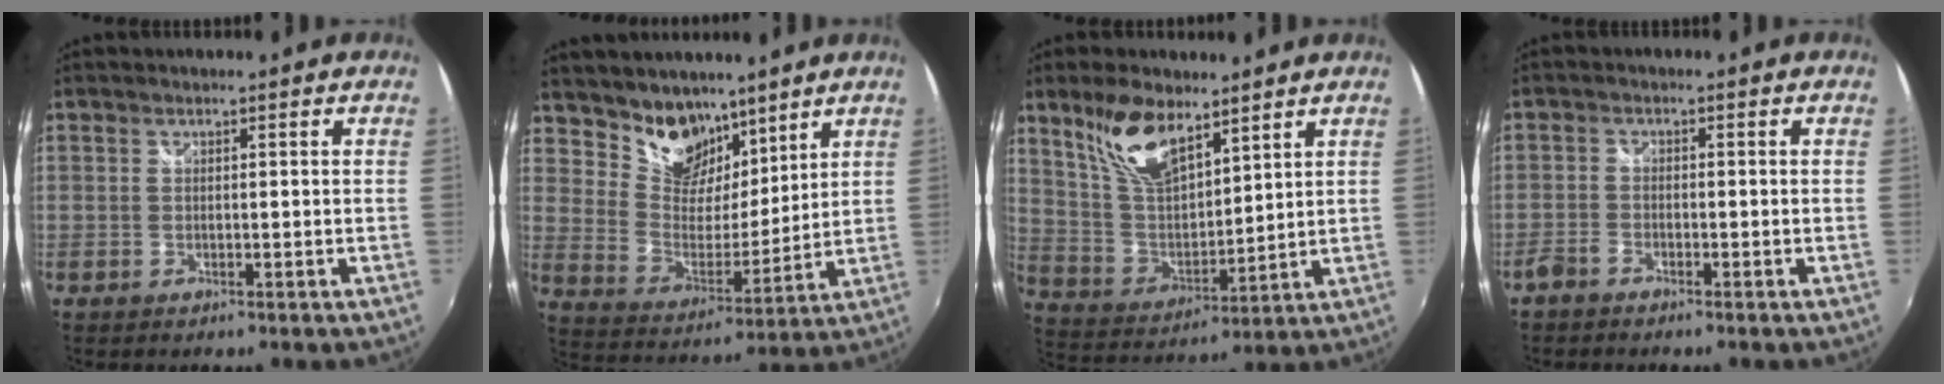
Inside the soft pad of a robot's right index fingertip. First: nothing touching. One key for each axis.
{"total": 12.3, "fx": 9.0, "fy": 7.2, "fz": 4.3, "tx": -0.088, "ty": 0.006, "tz": 0.168}
{"total": 13.3, "fx": 8.8, "fy": 5.7, "fz": 8.3, "tx": -0.159, "ty": 0.010, "tz": 0.179}
{"total": 2.6, "fx": -2.2, "fy": 1.0, "fz": 1.0, "tx": -0.033, "ty": -0.002, "tz": -0.047}